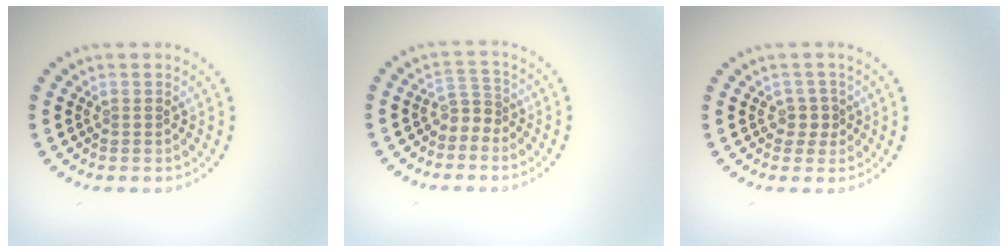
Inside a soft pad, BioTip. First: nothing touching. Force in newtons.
{"total": 1.9, "press": 1.2, "slide": 1.4}
{"total": 1.5, "press": 1.2, "slide": 0.9}